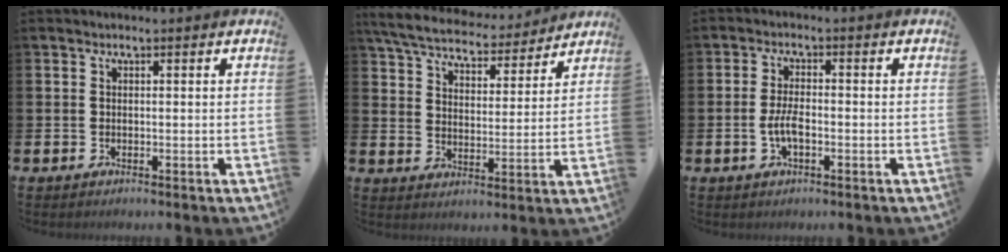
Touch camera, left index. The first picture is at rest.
{"total": 7.0, "force": [6.6, 1.7, 1.7], "torque": [-0.069, -0.039, 0.117]}
{"total": 3.4, "force": [-0.8, 1.3, 3.0], "torque": [-0.060, 0.000, -0.017]}